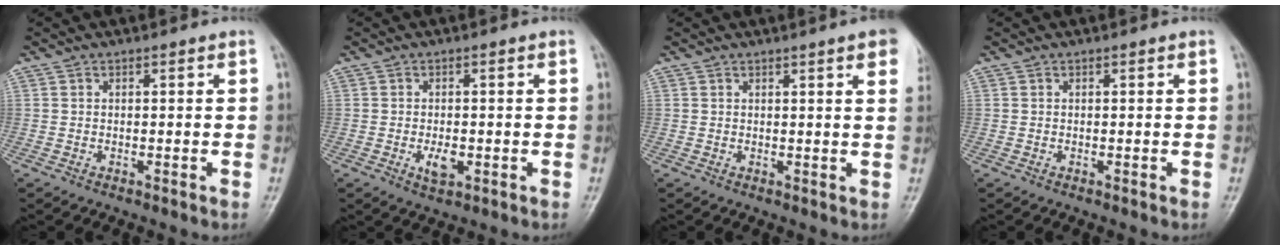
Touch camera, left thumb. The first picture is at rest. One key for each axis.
{"total": 3.4, "fx": -0.9, "fy": 1.8, "fz": 2.8, "tx": -0.045, "ty": -0.002, "tz": -0.011}
{"total": 5.9, "fx": 3.3, "fy": 0.4, "fz": 4.9, "tx": -0.048, "ty": 0.000, "tz": 0.032}
{"total": 0.0}